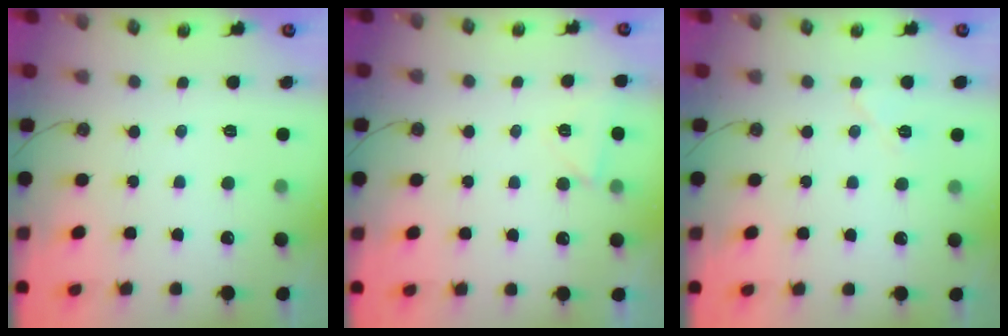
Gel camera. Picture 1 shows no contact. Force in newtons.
{"total": 3.1, "press": 2.9, "slide": 1.1}
{"total": 6.3, "press": 5.8, "slide": 2.5}